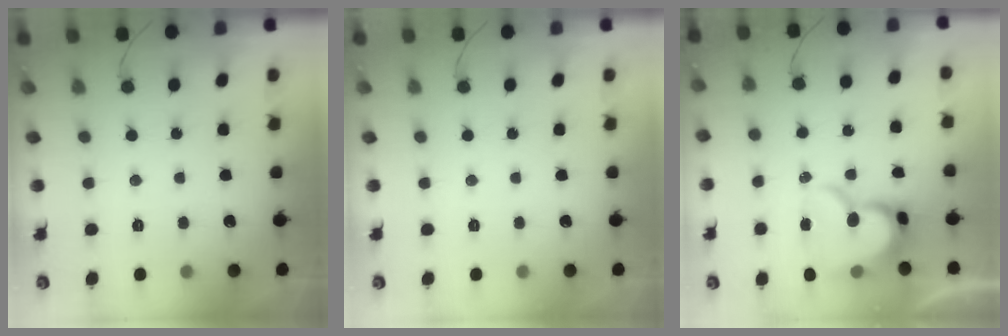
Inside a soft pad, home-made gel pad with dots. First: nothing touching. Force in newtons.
{"total": 0.0}
{"total": 15.2, "press": 15.1, "slide": 1.4}